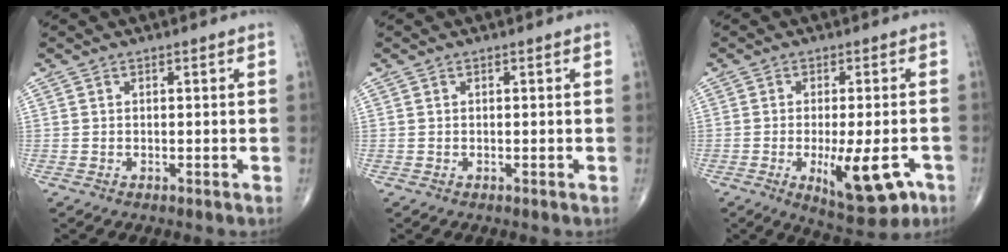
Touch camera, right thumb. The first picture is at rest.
{"total": 0.0}
{"total": 11.8, "force": [-4.2, 4.2, 10.2], "torque": [-0.136, -0.008, -0.053]}